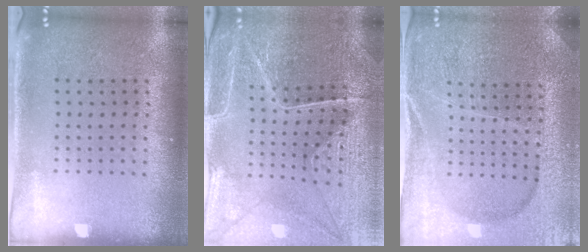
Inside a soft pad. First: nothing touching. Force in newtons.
{"total": 3.8, "press": 3.8, "slide": 0.5}
{"total": 4.1, "press": 3.9, "slide": 1.1}